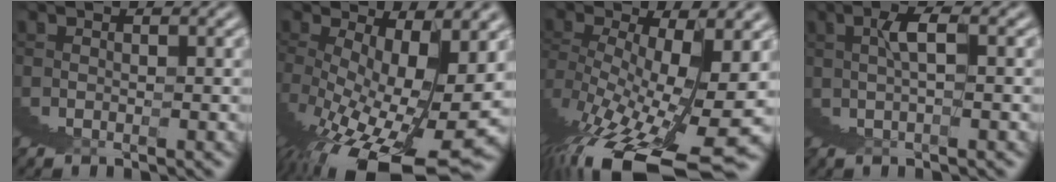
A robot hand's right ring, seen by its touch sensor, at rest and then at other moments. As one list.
[{"total": 5.7, "force": [-0.1, 0.9, 5.6], "torque": [-0.098, -0.022, 0.013]}, {"total": 6.6, "force": [-0.7, 1.5, 6.3], "torque": [-0.107, -0.027, 0.009]}, {"total": 2.8, "force": [2.1, -0.6, 1.8], "torque": [-0.018, 0.021, 0.030]}]